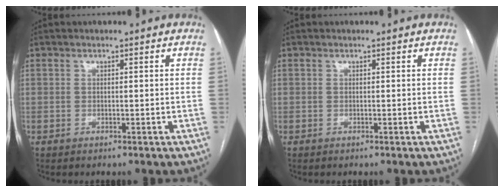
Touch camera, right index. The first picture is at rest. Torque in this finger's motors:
{"motor_torque": [0.00, 0.00, 0.00, 0.00]}